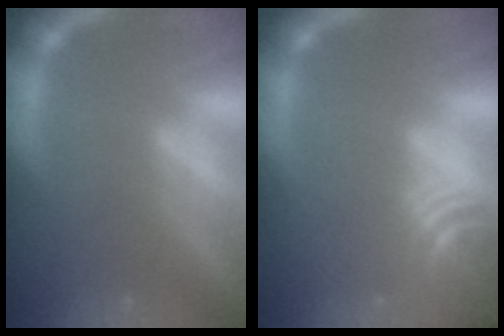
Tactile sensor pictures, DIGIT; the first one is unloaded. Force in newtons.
{"total": 6.0}